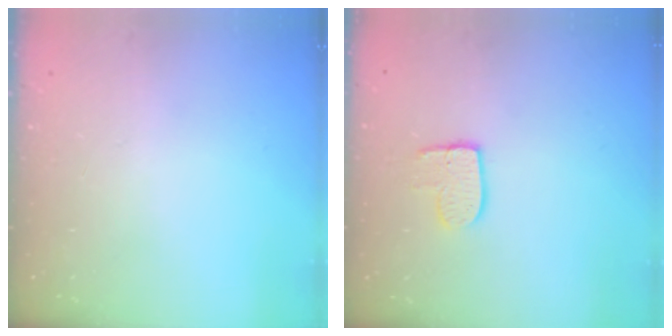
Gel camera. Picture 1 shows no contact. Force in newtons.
{"total": 8.1, "press": 8.0, "slide": 0.6}